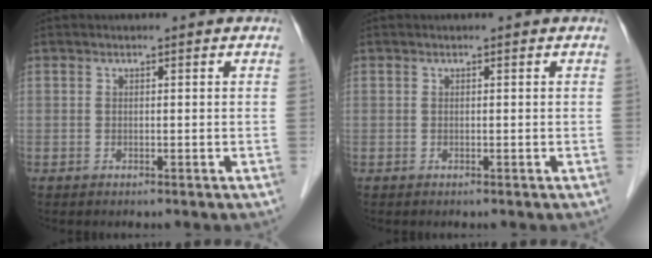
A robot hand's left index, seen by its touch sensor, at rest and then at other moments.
{"total": 0.0}